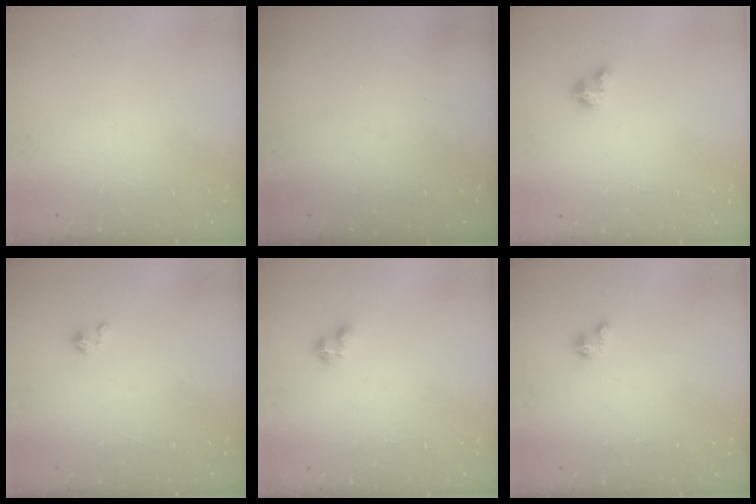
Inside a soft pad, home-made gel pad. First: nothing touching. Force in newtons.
{"total": 0.0}
{"total": 2.8, "press": 2.8, "slide": 0.2}
{"total": 0.0}
{"total": 2.1, "press": 2.0, "slide": 0.8}
{"total": 1.2, "press": 1.2, "slide": 0.2}